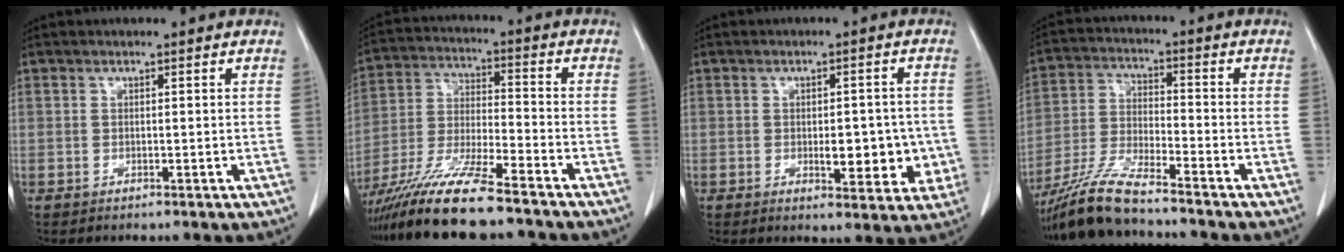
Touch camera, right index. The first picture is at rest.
{"total": 14.9, "force": [-11.6, 0.4, 9.2], "torque": [-0.189, -0.029, -0.210]}
{"total": 7.3, "force": [-1.3, 3.2, 6.5], "torque": [-0.074, 0.001, -0.010]}
{"total": 10.4, "force": [-9.1, 0.1, 5.1], "torque": [-0.104, -0.021, -0.175]}